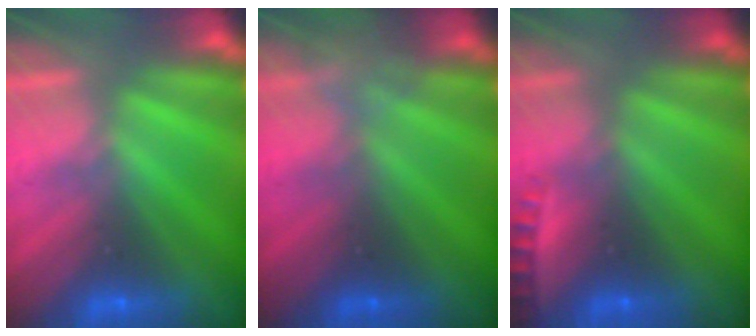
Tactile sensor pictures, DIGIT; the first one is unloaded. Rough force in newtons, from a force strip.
{"total": 2.3}
{"total": 2.3}